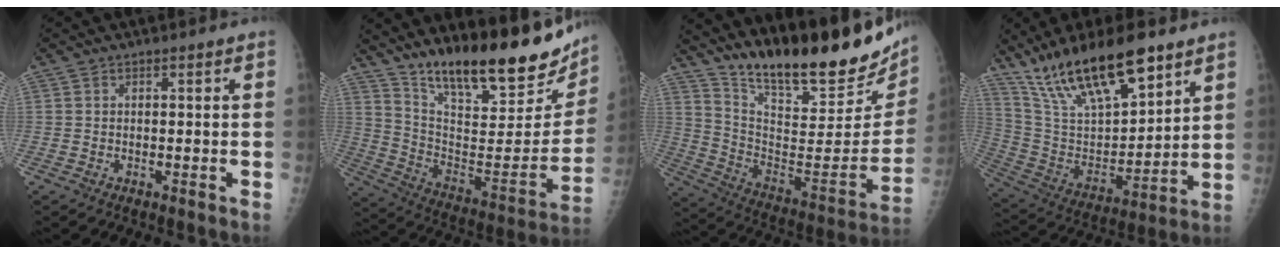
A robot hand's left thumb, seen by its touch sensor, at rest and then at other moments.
{"total": 27.6, "force": [20.6, 7.8, 16.6], "torque": [-0.228, -0.092, 0.317]}
{"total": 28.6, "force": [22.3, 7.4, 16.3], "torque": [-0.228, -0.119, 0.341]}
{"total": 22.2, "force": [15.2, 7.1, 14.4], "torque": [-0.236, -0.054, 0.287]}